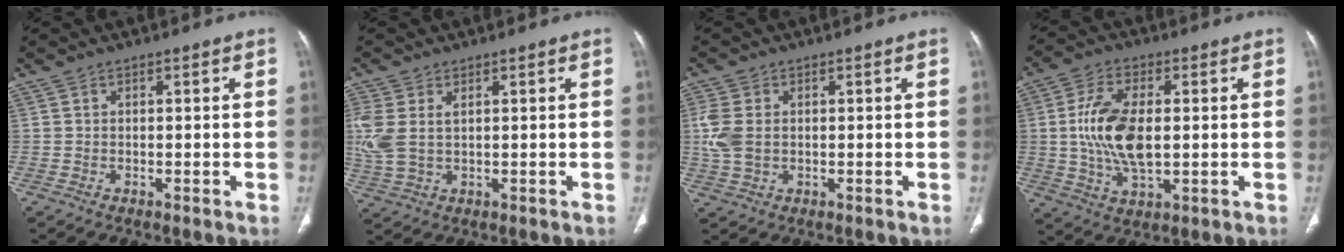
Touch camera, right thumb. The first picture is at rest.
{"total": 7.6, "force": [1.5, 4.6, 5.9], "torque": [-0.161, 0.007, 0.042]}
{"total": 5.8, "force": [0.4, 3.9, 4.2], "torque": [-0.109, 0.003, 0.012]}
{"total": 12.6, "force": [0.5, 6.4, 10.8], "torque": [-0.216, -0.003, 0.013]}